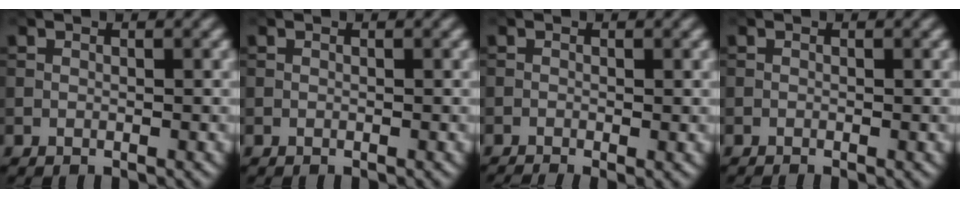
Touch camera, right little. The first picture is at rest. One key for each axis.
{"total": 0.0}
{"total": 1.4, "fx": -0.8, "fy": 0.3, "fz": 1.1, "tx": -0.017, "ty": -0.005, "tz": -0.016}
{"total": 0.5, "fx": -0.2, "fy": 0.2, "fz": 0.4, "tx": -0.005, "ty": -0.004, "tz": -0.006}